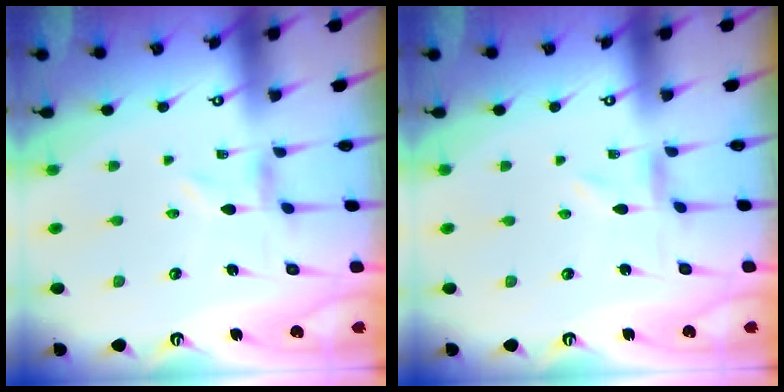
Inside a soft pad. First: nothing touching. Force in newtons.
{"total": 0.0}